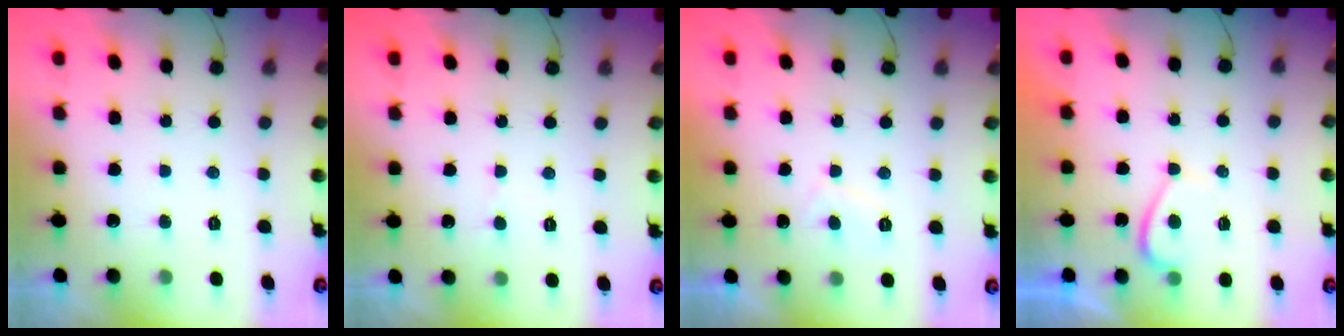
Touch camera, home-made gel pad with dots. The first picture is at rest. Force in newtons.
{"total": 2.9, "press": 2.9, "slide": 0.5}
{"total": 1.6, "press": 1.4, "slide": 0.7}
{"total": 2.9, "press": 2.8, "slide": 0.6}